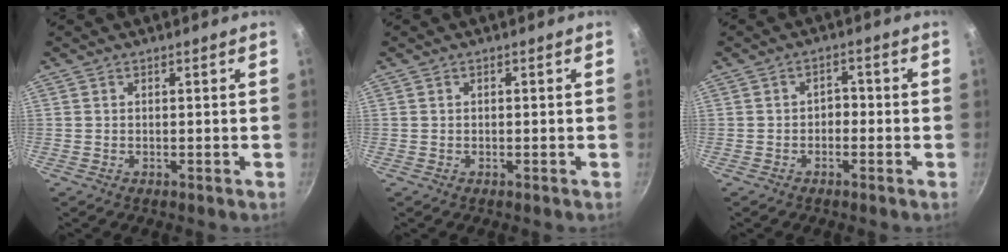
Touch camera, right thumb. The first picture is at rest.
{"total": 0.0}
{"total": 2.6, "force": [-0.8, 1.9, 1.6], "torque": [-0.005, 0.014, -0.022]}